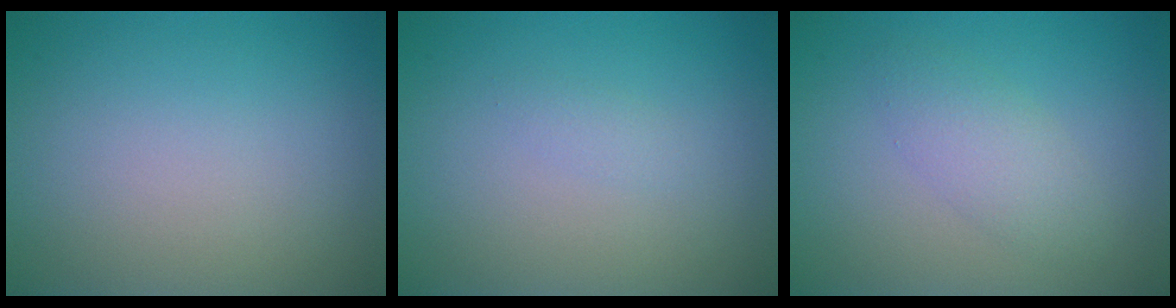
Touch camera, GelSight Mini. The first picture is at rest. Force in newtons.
{"total": 0.7, "press": 0.7, "slide": 0.0}
{"total": 2.5, "press": 2.5, "slide": 0.0}